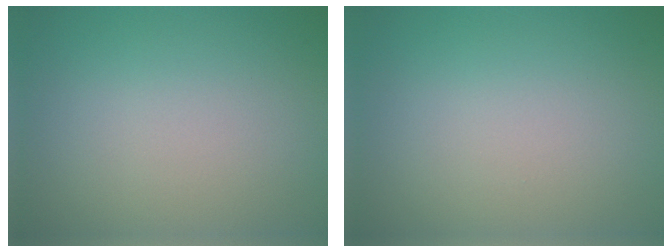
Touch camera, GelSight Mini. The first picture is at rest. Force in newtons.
{"total": 0.0}